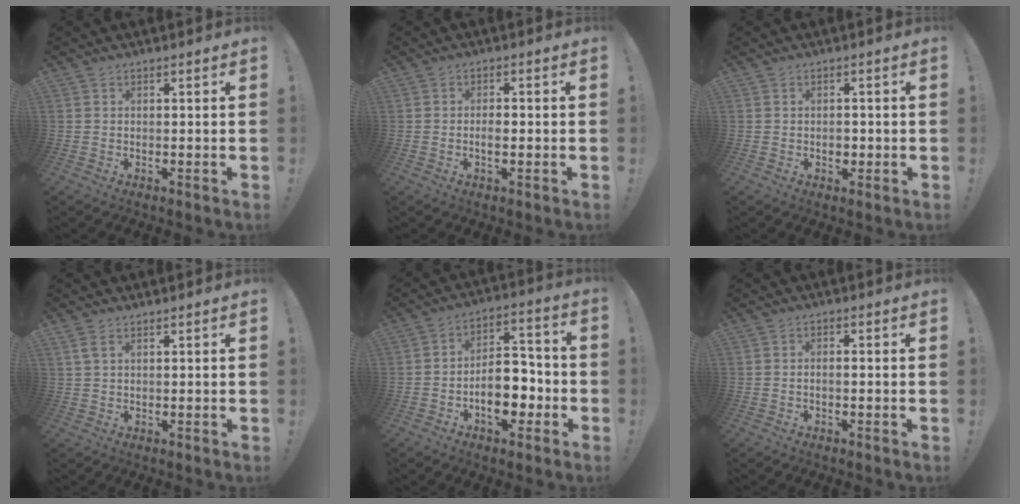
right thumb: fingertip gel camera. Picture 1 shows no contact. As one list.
[{"total": 2.5, "force": [-0.4, 1.2, 2.2], "torque": [-0.030, 0.002, -0.010]}, {"total": 2.2, "force": [-0.6, 1.8, 1.2], "torque": [-0.005, -0.001, -0.014]}, {"total": 2.8, "force": [1.6, 1.3, 1.9], "torque": [-0.039, 0.001, 0.030]}, {"total": 13.1, "force": [-4.6, 8.0, 9.2], "torque": [-0.130, 0.031, -0.074]}, {"total": 1.3, "force": [-0.8, 0.3, 0.9], "torque": [-0.020, 0.005, -0.014]}]